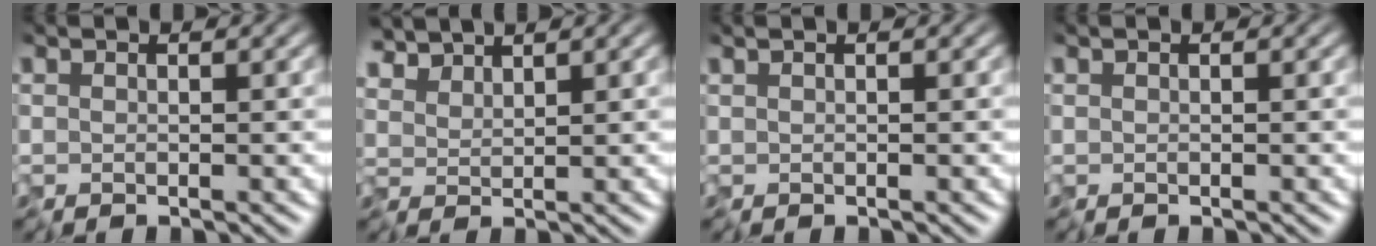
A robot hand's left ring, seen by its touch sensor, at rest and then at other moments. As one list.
[{"total": 3.1, "force": [2.6, 1.2, 1.1], "torque": [-0.038, 0.003, 0.056]}, {"total": 1.1, "force": [0.5, 0.6, 0.8], "torque": [-0.011, 0.012, -0.004]}, {"total": 0.0}]